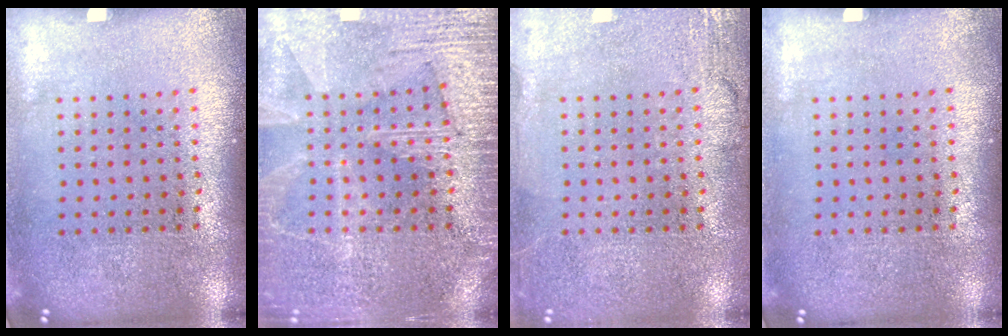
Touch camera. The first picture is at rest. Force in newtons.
{"total": 4.7, "press": 4.7, "slide": 0.7}
{"total": 2.7, "press": 2.7, "slide": 0.3}
{"total": 0.0}